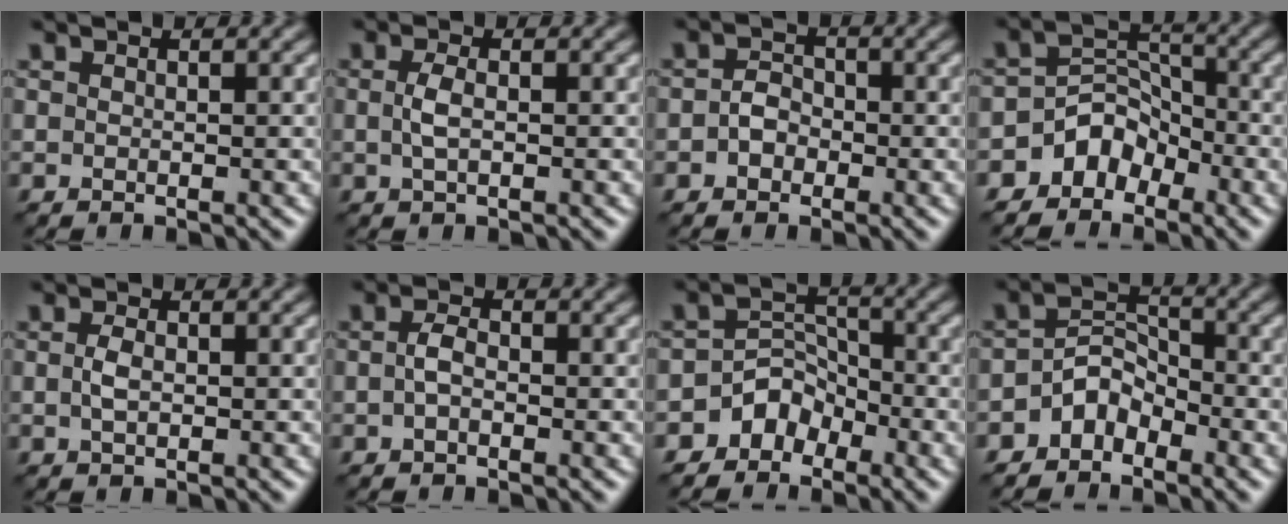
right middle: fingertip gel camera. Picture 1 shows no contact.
{"total": 1.7, "force": [0.0, 0.7, 1.5], "torque": [-0.037, 0.002, -0.002]}
{"total": 1.9, "force": [-0.6, 1.5, 1.0], "torque": [-0.018, 0.002, -0.016]}
{"total": 3.8, "force": [-2.6, 2.6, 1.1], "torque": [-0.006, 0.011, -0.050]}
{"total": 1.3, "force": [0.0, 0.8, 1.1], "torque": [-0.027, 0.000, -0.001]}
{"total": 1.5, "force": [-0.3, 0.8, 1.3], "torque": [-0.029, 0.004, -0.008]}
{"total": 3.3, "force": [-2.3, 2.2, 0.7], "torque": [0.002, 0.010, -0.045]}
{"total": 3.1, "force": [-2.1, 1.9, 1.3], "torque": [-0.019, 0.012, -0.044]}